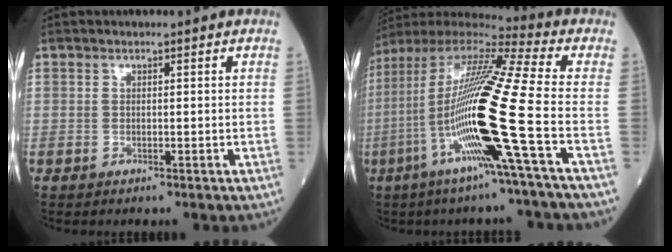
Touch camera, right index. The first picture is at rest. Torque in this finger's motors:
{"motor_torque": [2.14, 0.00, 1.06, 0.21]}